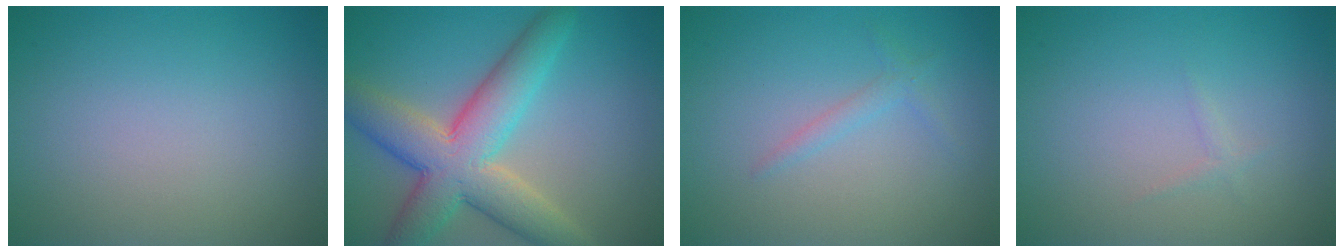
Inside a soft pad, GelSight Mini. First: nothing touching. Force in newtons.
{"total": 8.7, "press": 8.7, "slide": 0.3}
{"total": 1.1, "press": 1.1, "slide": 0.1}
{"total": 0.5, "press": 0.5, "slide": 0.0}